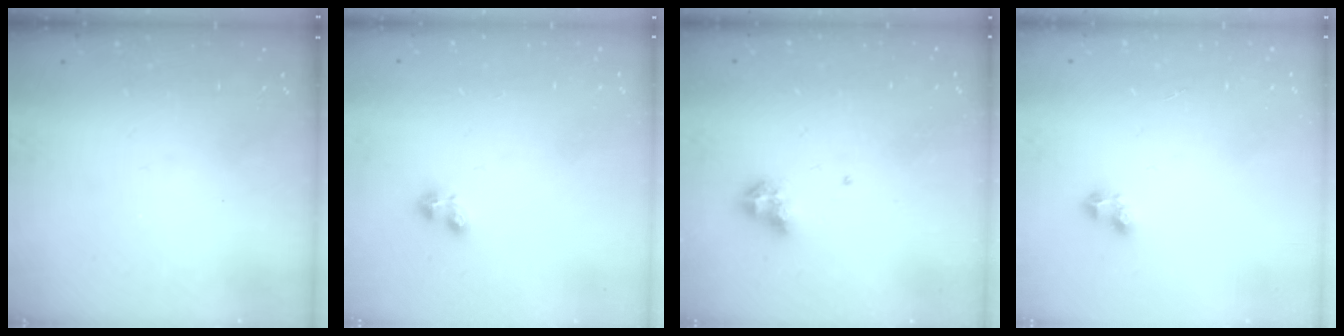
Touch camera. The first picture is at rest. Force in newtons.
{"total": 2.7, "press": 2.6, "slide": 0.6}
{"total": 7.3, "press": 7.2, "slide": 0.8}
{"total": 3.4, "press": 3.2, "slide": 1.2}